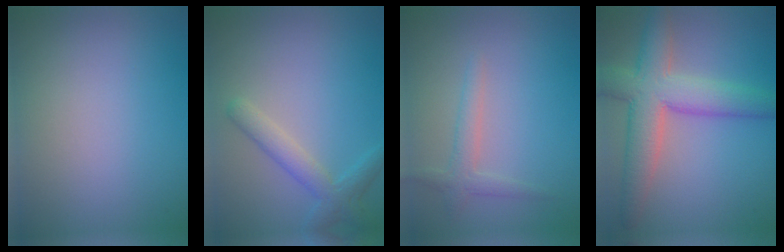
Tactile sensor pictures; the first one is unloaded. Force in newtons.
{"total": 2.9, "press": 2.9, "slide": 0.1}
{"total": 2.0, "press": 2.0, "slide": 0.2}
{"total": 7.3, "press": 7.3, "slide": 0.6}